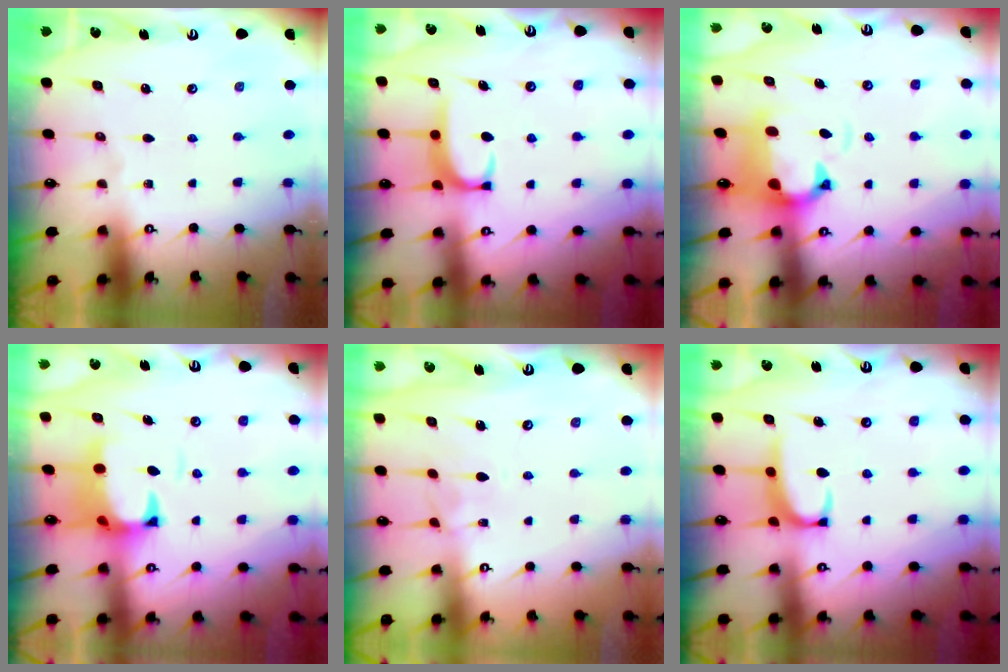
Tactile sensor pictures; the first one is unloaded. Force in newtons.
{"total": 2.8, "press": 2.8, "slide": 0.4}
{"total": 1.6, "press": 0.9, "slide": 1.4}
{"total": 2.8, "press": 2.6, "slide": 1.2}
{"total": 1.5, "press": 1.4, "slide": 0.5}
{"total": 2.2, "press": 2.1, "slide": 0.6}